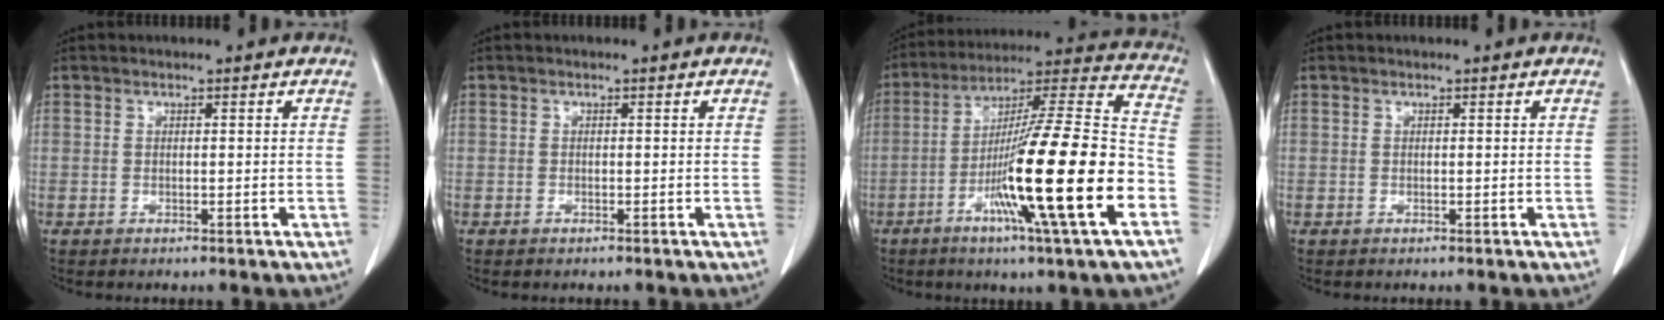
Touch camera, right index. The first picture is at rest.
{"total": 0.0}
{"total": 23.2, "force": [-8.1, -0.2, 21.8], "torque": [-0.344, -0.023, -0.146]}
{"total": 0.0}